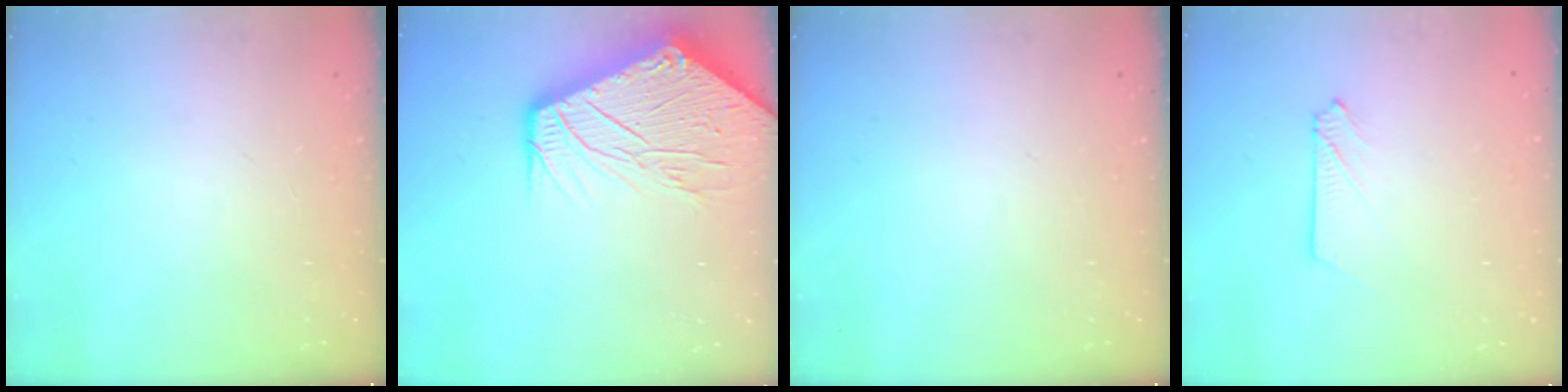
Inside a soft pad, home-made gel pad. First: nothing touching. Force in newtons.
{"total": 20.5, "press": 20.4, "slide": 1.9}
{"total": 0.0}
{"total": 2.7, "press": 2.7, "slide": 0.2}